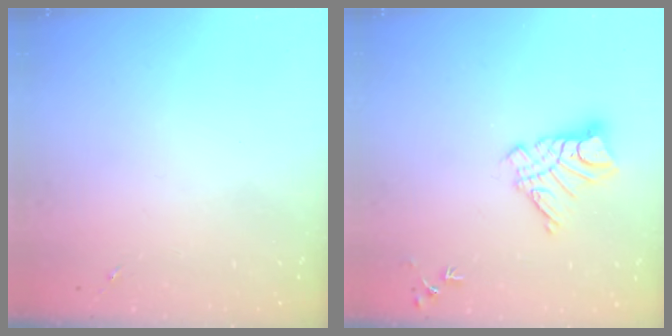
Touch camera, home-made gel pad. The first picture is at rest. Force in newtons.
{"total": 11.1, "press": 11.0, "slide": 1.0}